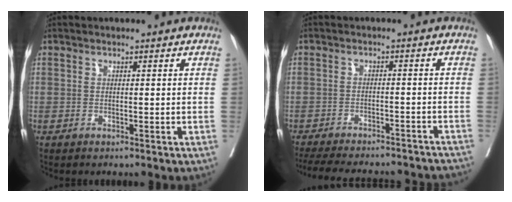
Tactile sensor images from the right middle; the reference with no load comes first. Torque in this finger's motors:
{"motor_torque": [1.00, -1.14, 0.10, 0.05]}